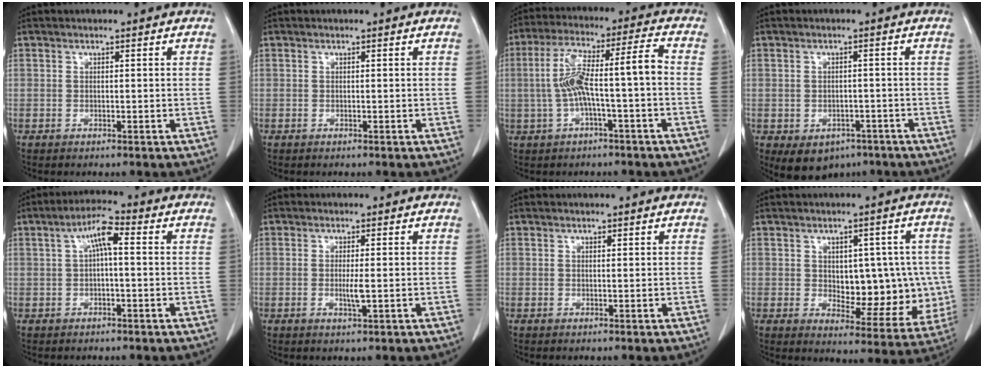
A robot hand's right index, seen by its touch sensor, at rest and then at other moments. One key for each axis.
{"total": 0.0}
{"total": 9.9, "fx": -1.1, "fy": 1.2, "fz": 9.8, "tx": -0.193, "ty": 0.043, "tz": -0.019}
{"total": 6.8, "fx": -3.8, "fy": 5.0, "fz": 2.5, "tx": -0.032, "ty": 0.007, "tz": -0.042}
{"total": 5.0, "fx": 0.9, "fy": 1.1, "fz": 4.8, "tx": -0.089, "ty": 0.019, "tz": 0.013}
{"total": 2.2, "fx": -0.3, "fy": 0.1, "fz": 2.2, "tx": -0.047, "ty": -0.005, "tz": -0.005}
{"total": 0.0}
{"total": 11.9, "fx": 0.2, "fy": 6.4, "fz": 10.0, "tx": -0.119, "ty": 0.011, "tz": 0.025}